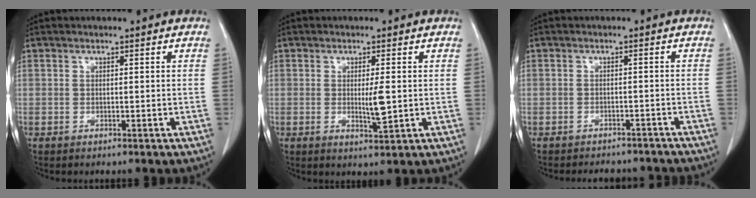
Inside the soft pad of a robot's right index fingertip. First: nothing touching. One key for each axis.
{"total": 3.5, "fx": 0.1, "fy": 0.4, "fz": 3.5, "tx": -0.056, "ty": -0.006, "tz": 0.005}
{"total": 7.7, "fx": -6.9, "fy": 3.2, "fz": 1.1, "tx": -0.008, "ty": 0.008, "tz": -0.073}